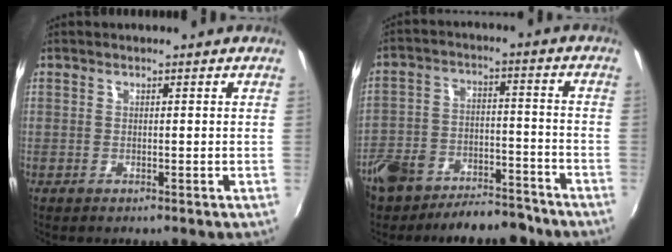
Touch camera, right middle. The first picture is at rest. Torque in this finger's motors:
{"motor_torque": [0.45, -0.46, 0.26, 0.10]}